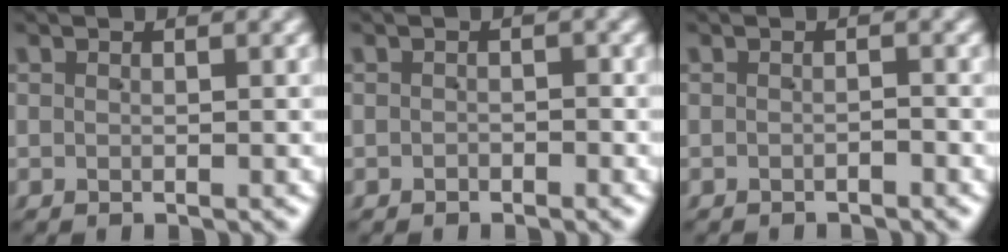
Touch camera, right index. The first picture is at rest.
{"total": 0.8, "force": [-0.8, 0.3, -0.2], "torque": [0.010, -0.006, -0.010]}
{"total": 1.0, "force": [-0.9, 0.0, -0.2], "torque": [0.005, -0.004, -0.015]}